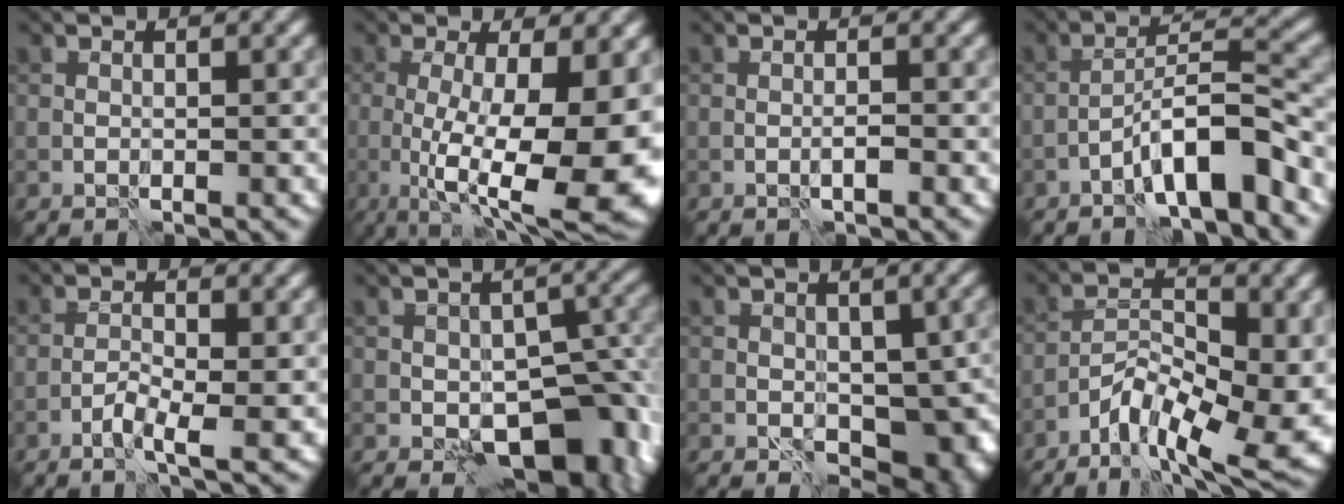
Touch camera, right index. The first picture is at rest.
{"total": 13.8, "force": [-1.5, 4.2, 13.0], "torque": [-0.174, -0.008, -0.014]}
{"total": 0.7, "force": [-0.3, 0.0, 0.6], "torque": [-0.009, 0.003, -0.008]}
{"total": 5.9, "force": [-3.6, 1.1, 4.6], "torque": [-0.072, 0.023, -0.062]}
{"total": 2.4, "force": [-1.1, 0.5, 2.1], "torque": [-0.041, 0.003, -0.027]}
{"total": 9.5, "force": [-3.1, 5.5, 7.1], "torque": [-0.084, -0.006, -0.039]}
{"total": 6.2, "force": [-1.0, 4.1, 4.4], "torque": [-0.051, -0.015, -0.006]}
{"total": 10.3, "force": [-5.3, 4.3, 7.7], "torque": [-0.114, -0.012, -0.090]}